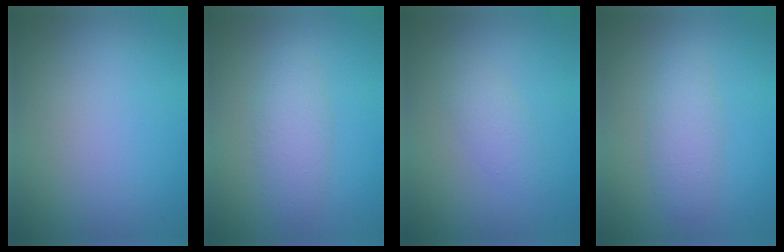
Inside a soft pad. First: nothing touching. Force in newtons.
{"total": 2.7, "press": 2.7, "slide": 0.1}
{"total": 1.8, "press": 1.8, "slide": 0.1}
{"total": 2.4, "press": 2.4, "slide": 0.2}